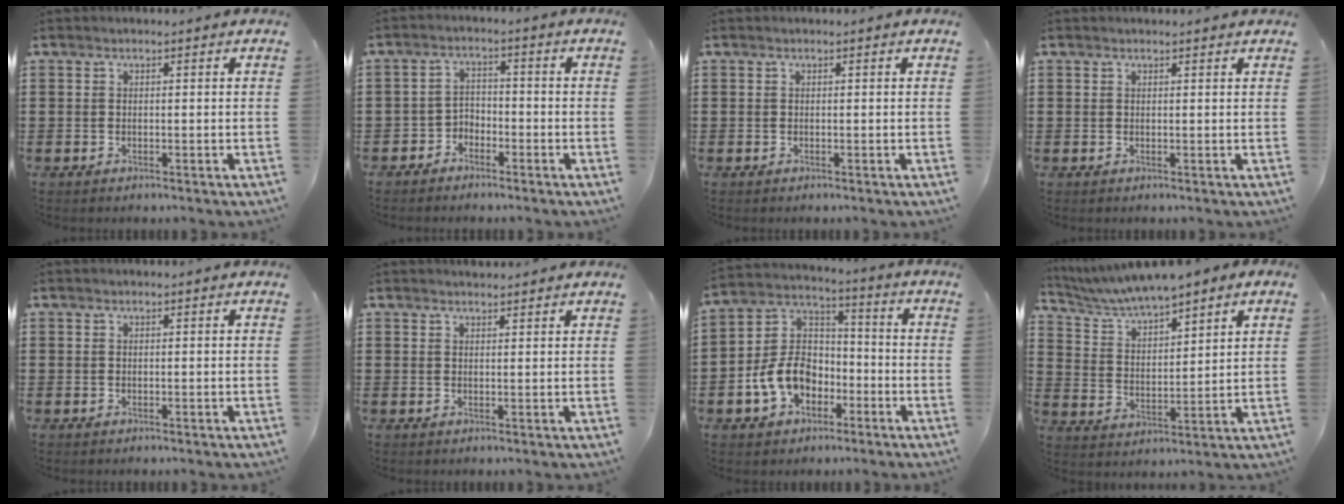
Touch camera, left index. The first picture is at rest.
{"total": 3.2, "force": [-2.9, 1.4, 0.0], "torque": [-0.010, 0.005, -0.063]}
{"total": 0.0}
{"total": 0.5, "force": [0.5, 0.0, 0.2], "torque": [-0.005, -0.001, 0.010]}
{"total": 0.0}
{"total": 1.4, "force": [1.4, 0.1, 0.1], "torque": [-0.006, 0.002, 0.027]}
{"total": 9.3, "force": [-3.6, 7.0, 5.0], "torque": [-0.143, 0.009, -0.077]}
{"total": 5.1, "force": [4.7, 0.5, 1.7], "torque": [-0.055, -0.022, 0.082]}